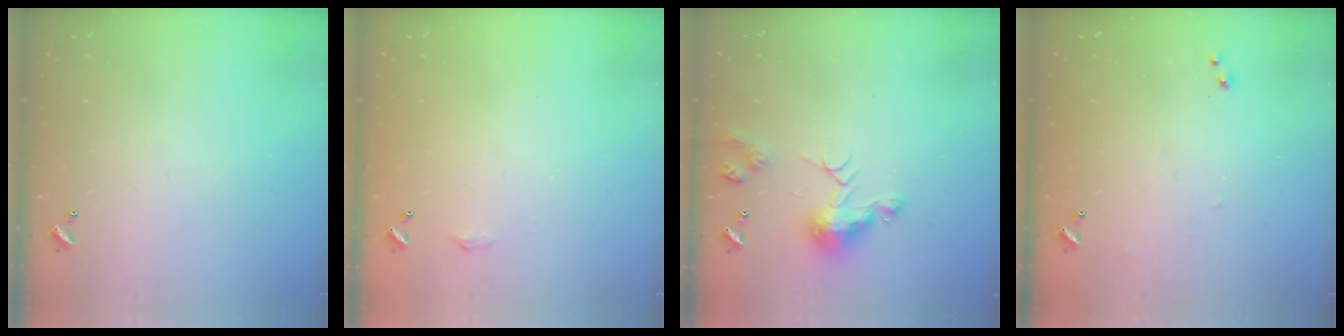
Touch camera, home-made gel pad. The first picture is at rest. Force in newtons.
{"total": 2.3, "press": 2.3, "slide": 0.4}
{"total": 8.2, "press": 8.2, "slide": 1.0}
{"total": 5.2, "press": 5.2, "slide": 0.6}